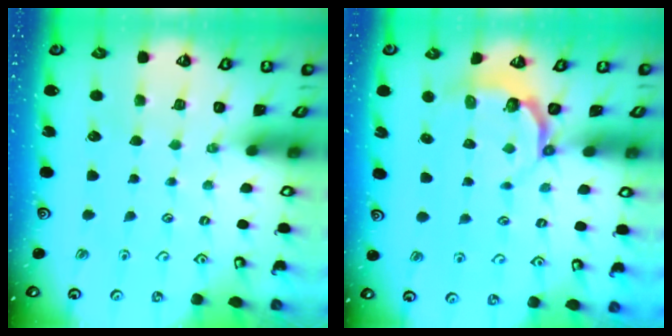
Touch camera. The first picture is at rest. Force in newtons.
{"total": 4.3, "press": 3.1, "slide": 3.0}